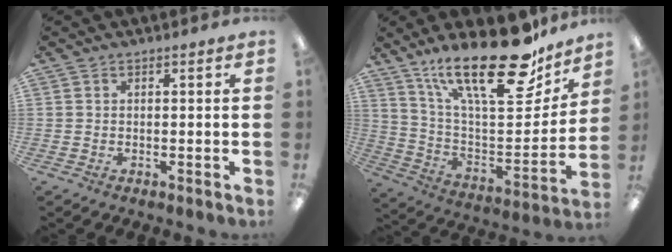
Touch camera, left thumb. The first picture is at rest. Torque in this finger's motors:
{"motor_torque": [0.41, 0.50, 1.32, -1.45, 0.44]}